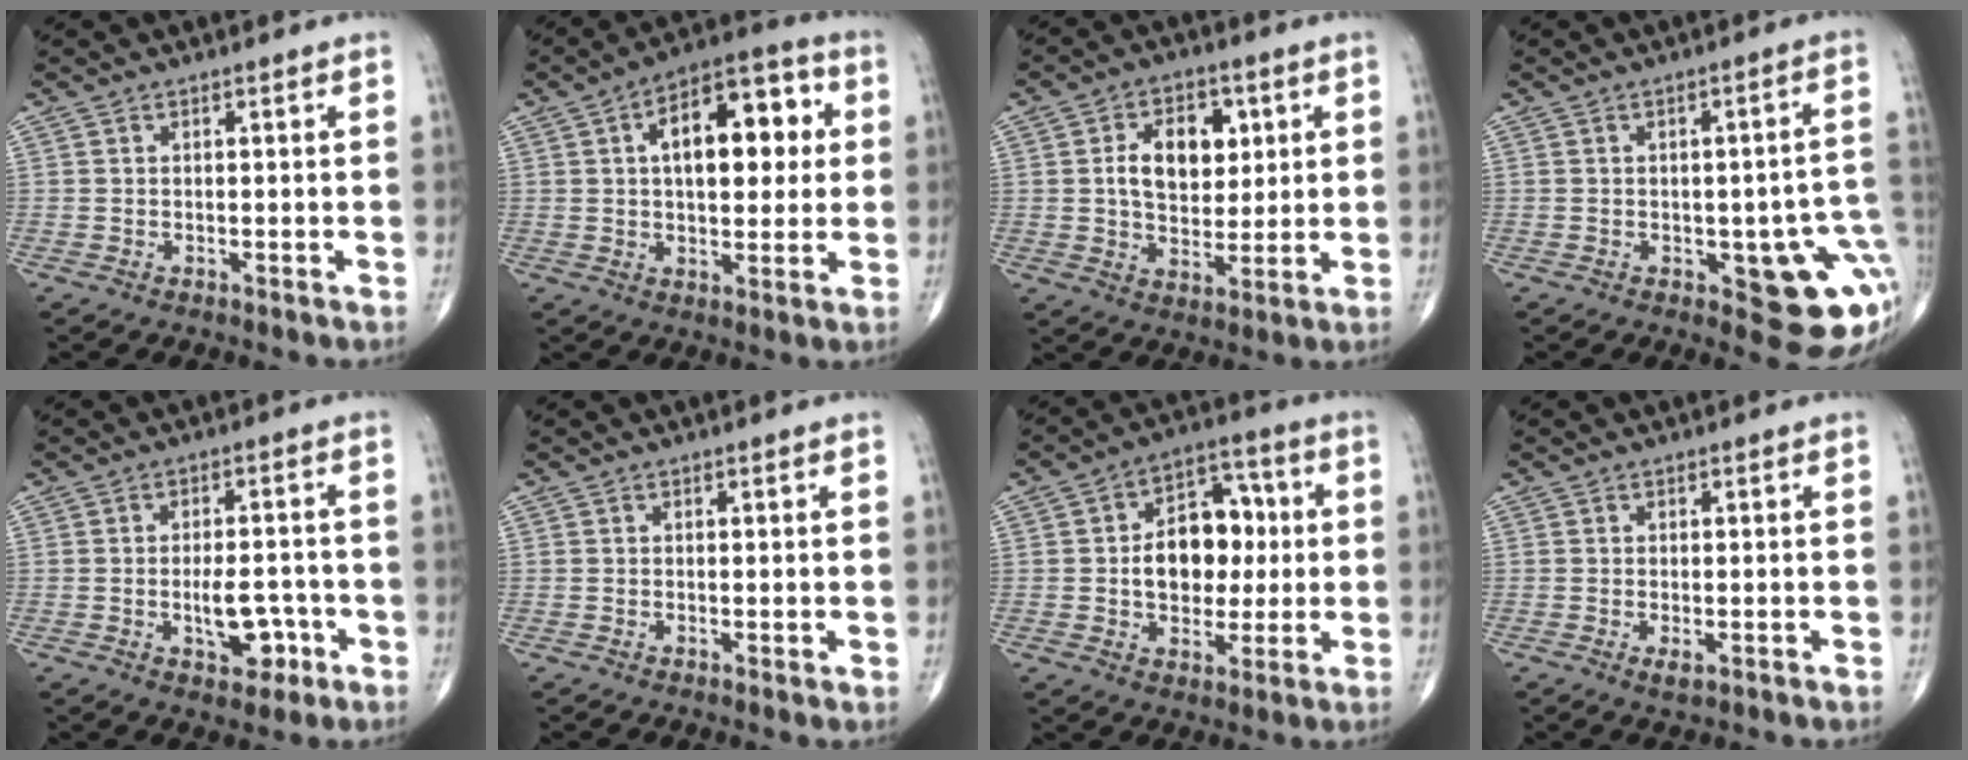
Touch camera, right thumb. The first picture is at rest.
{"total": 16.2, "force": [3.4, 8.3, 13.5], "torque": [-0.164, 0.020, 0.046]}
{"total": 11.3, "force": [2.5, 7.4, 8.1], "torque": [-0.093, -0.004, 0.043]}
{"total": 13.6, "force": [-3.2, 5.3, 12.1], "torque": [-0.109, 0.011, -0.026]}
{"total": 7.0, "force": [-2.3, 3.6, 5.5], "torque": [-0.064, 0.015, -0.029]}
{"total": 0.6, "force": [0.0, 0.0, 0.6], "torque": [-0.011, -0.004, -0.002]}
{"total": 13.7, "force": [0.5, 9.7, 9.7], "torque": [-0.100, 0.026, 0.009]}
{"total": 1.7, "force": [-0.6, 0.6, 1.4], "torque": [-0.024, -0.004, -0.010]}